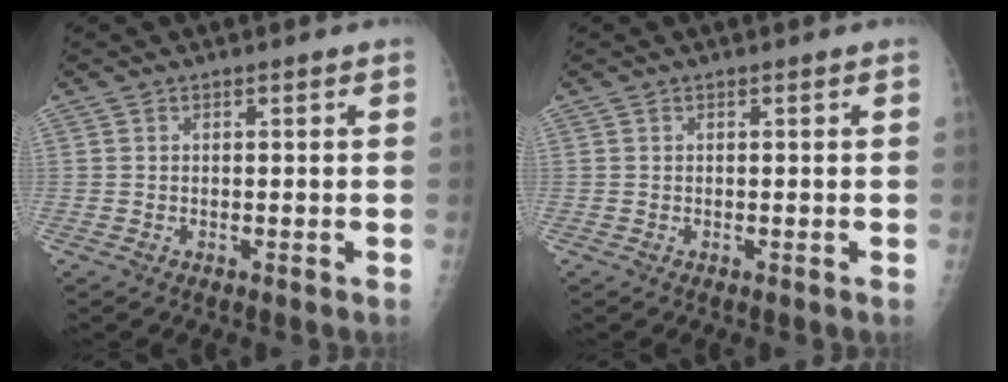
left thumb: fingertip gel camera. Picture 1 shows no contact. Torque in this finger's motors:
{"motor_torque": [0.00, 0.00, 0.00, 0.00, 0.00]}